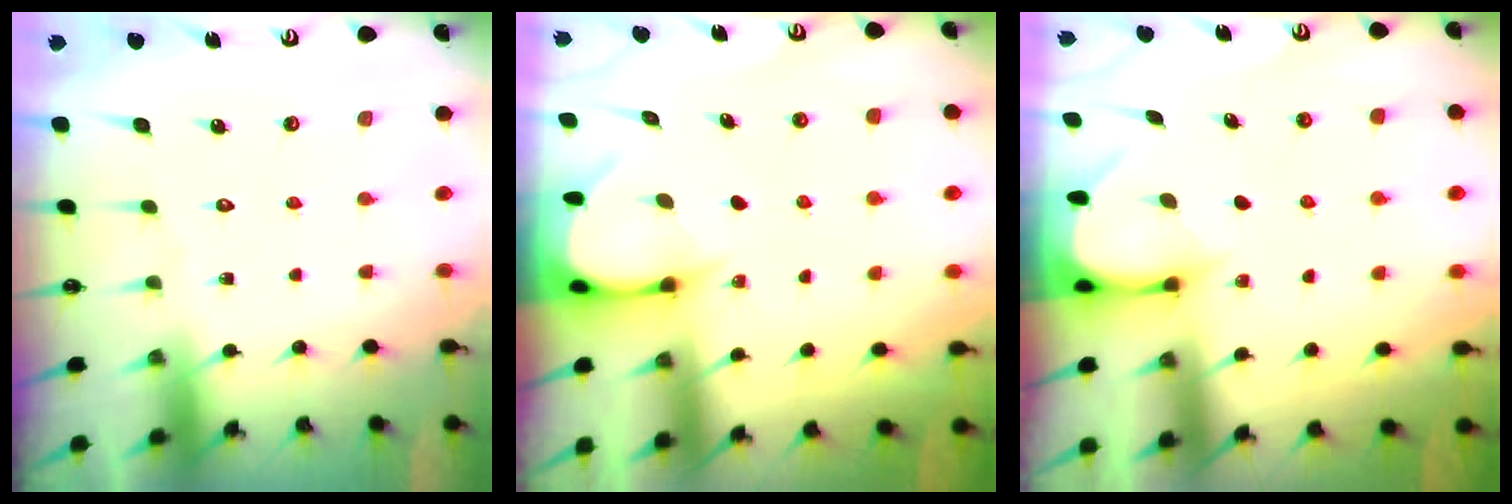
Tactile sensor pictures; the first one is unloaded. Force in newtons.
{"total": 3.7, "press": 3.7, "slide": 0.3}
{"total": 3.5, "press": 3.4, "slide": 0.3}